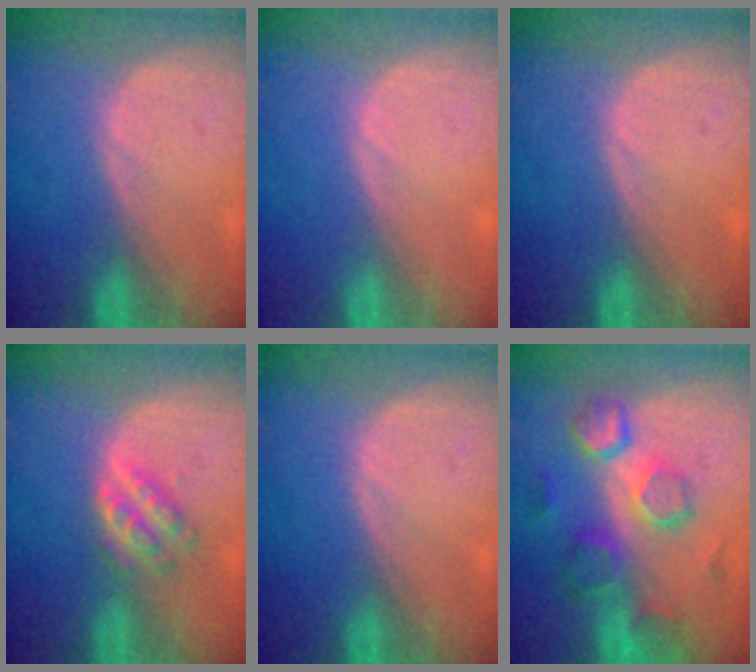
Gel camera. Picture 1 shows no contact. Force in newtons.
{"total": 0.0}
{"total": 0.0}
{"total": 4.2, "press": 4.2, "slide": 0.1}
{"total": 0.0}
{"total": 10.4, "press": 9.3, "slide": 4.6}